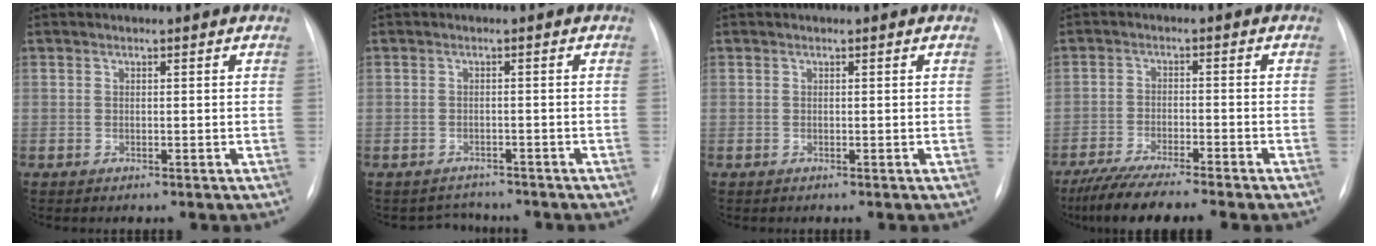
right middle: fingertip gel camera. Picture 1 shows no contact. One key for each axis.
{"total": 2.8, "fx": -2.4, "fy": 1.2, "fz": -0.7, "tx": 0.007, "ty": 0.006, "tz": -0.035}
{"total": 0.0}
{"total": 9.1, "fx": -7.6, "fy": -0.1, "fz": 5.0, "tx": -0.082, "ty": -0.027, "tz": -0.127}